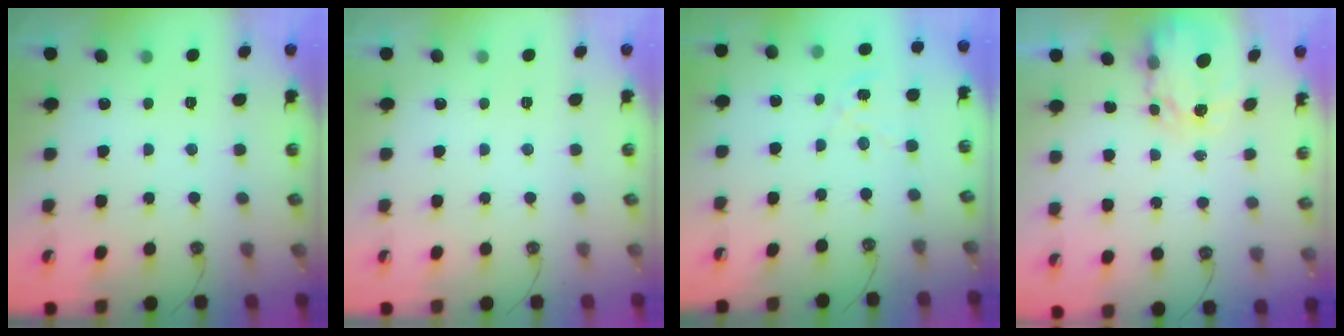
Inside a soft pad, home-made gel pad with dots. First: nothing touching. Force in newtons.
{"total": 0.0}
{"total": 2.5, "press": 2.5, "slide": 0.2}
{"total": 3.8, "press": 3.8, "slide": 0.0}